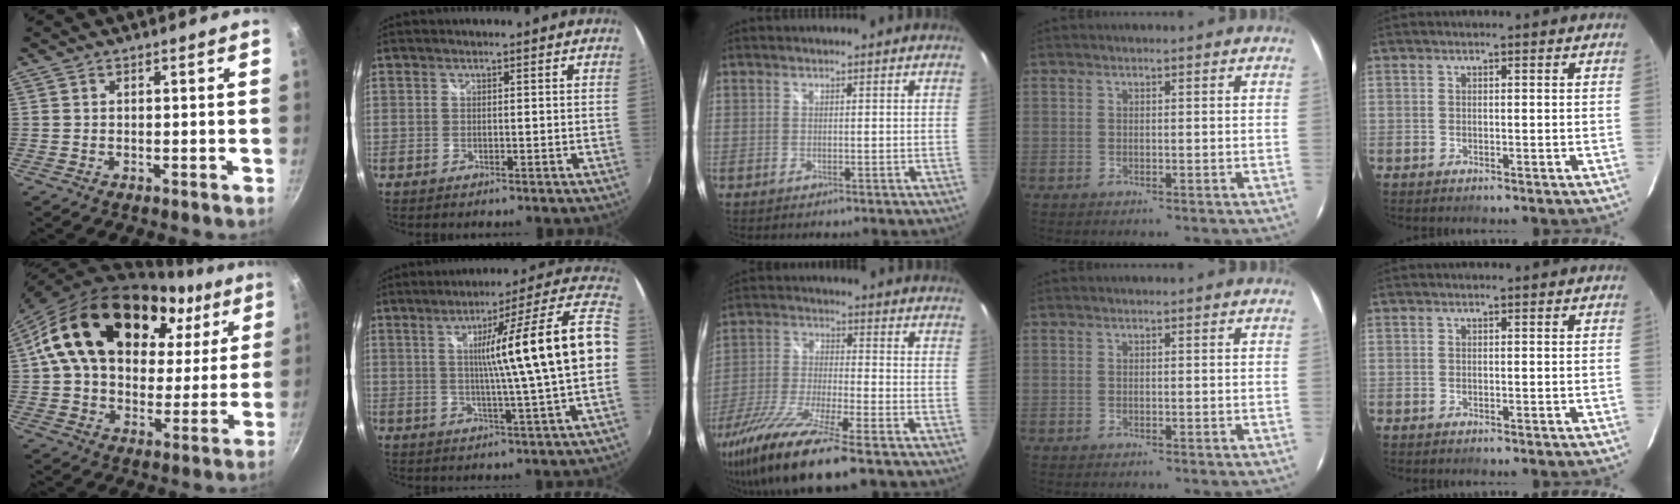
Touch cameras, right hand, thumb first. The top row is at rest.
{"thumb": {"total": 27.7, "force": [10.2, 18.2, 18.2], "torque": [-0.296, 0.008, 0.164]}, "index": {"total": 15.9, "force": [1.6, -3.3, 15.4], "torque": [-0.188, 0.006, 0.028]}, "middle": {"total": 18.5, "force": [-13.0, 2.5, 12.9], "torque": [-0.264, -0.056, -0.238]}}